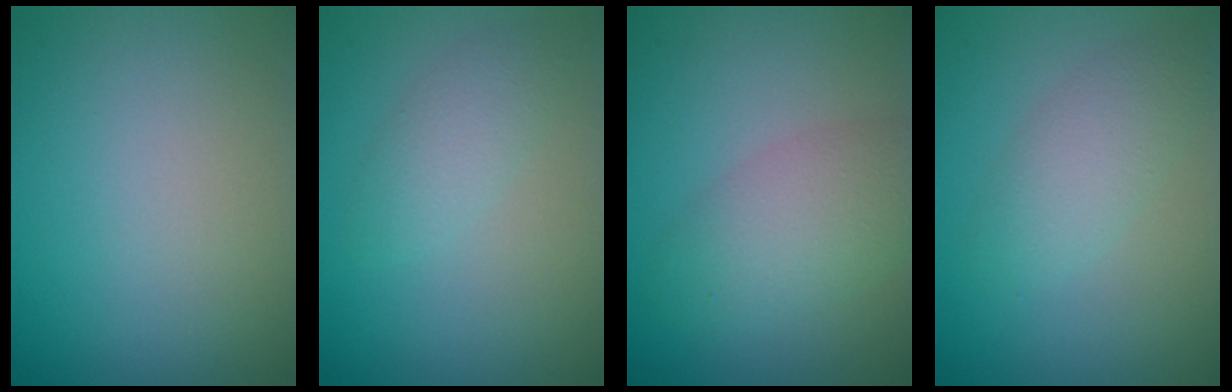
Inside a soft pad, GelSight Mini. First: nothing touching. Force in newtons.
{"total": 2.2, "press": 2.2, "slide": 0.1}
{"total": 4.1, "press": 4.1, "slide": 0.2}
{"total": 2.8, "press": 2.8, "slide": 0.2}